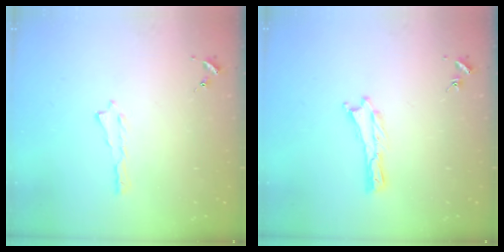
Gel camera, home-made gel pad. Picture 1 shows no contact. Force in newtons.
{"total": 0.0}